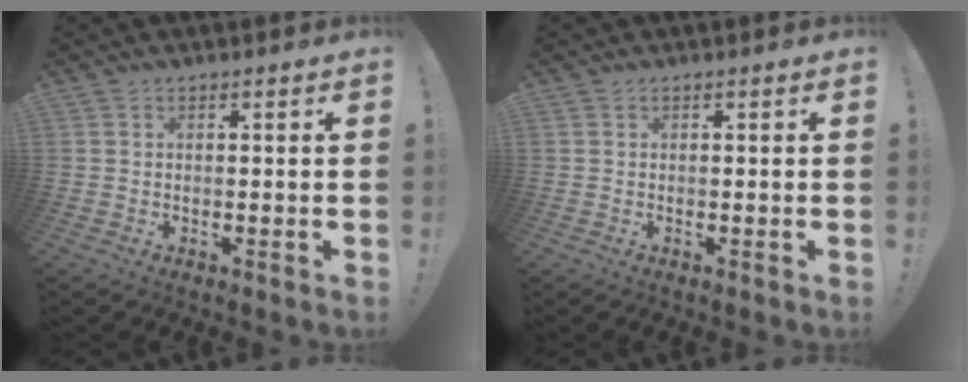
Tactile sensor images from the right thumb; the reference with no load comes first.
{"total": 0.0}